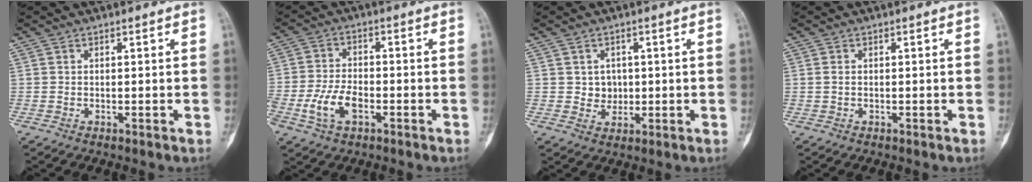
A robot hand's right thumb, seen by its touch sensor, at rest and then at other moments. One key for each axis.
{"total": 7.5, "fx": -2.9, "fy": 4.2, "fz": 5.5, "tx": -0.116, "ty": 0.015, "tz": -0.056}
{"total": 3.5, "fx": 0.3, "fy": 3.1, "fz": 1.4, "tx": -0.001, "ty": 0.002, "tz": 0.008}
{"total": 1.0, "fx": 0.1, "fy": 0.7, "fz": 0.7, "tx": -0.015, "ty": 0.001, "tz": 0.002}